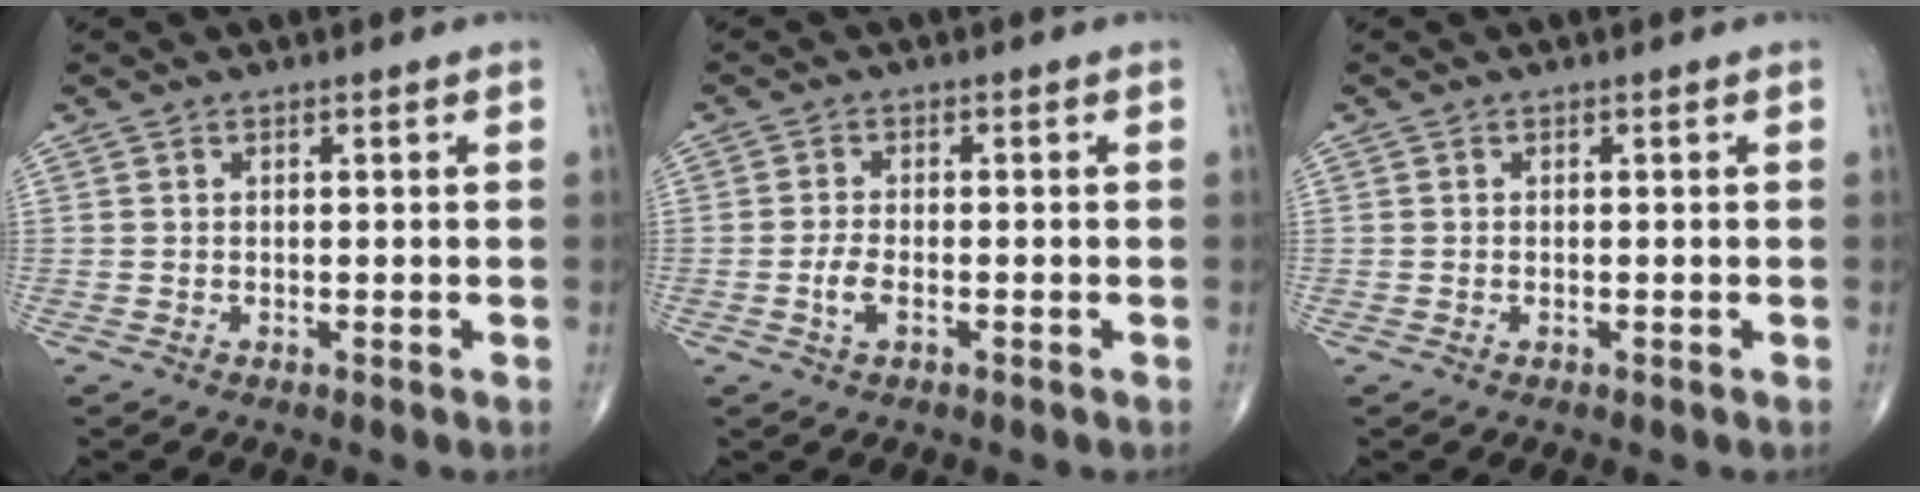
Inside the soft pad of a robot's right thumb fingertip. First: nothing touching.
{"total": 3.0, "force": [-1.1, 1.3, 2.5], "torque": [-0.054, 0.007, -0.019]}
{"total": 0.0}